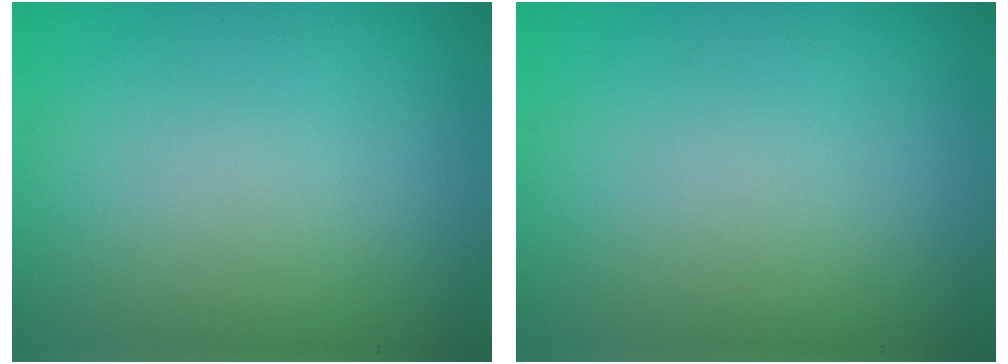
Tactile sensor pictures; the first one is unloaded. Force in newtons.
{"total": 0.0}